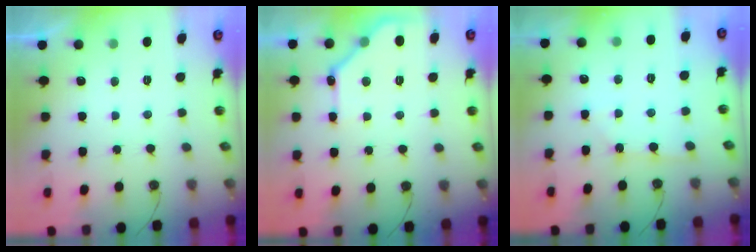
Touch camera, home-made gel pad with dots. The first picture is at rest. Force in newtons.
{"total": 11.9, "press": 11.9, "slide": 0.6}
{"total": 3.3, "press": 3.3, "slide": 0.4}